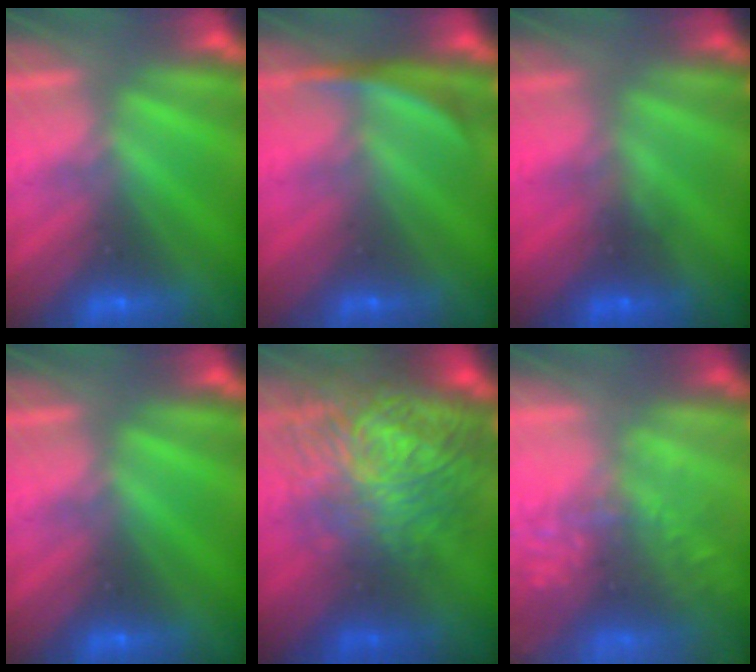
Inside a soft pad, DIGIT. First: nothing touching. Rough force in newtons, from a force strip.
{"total": 3.3}
{"total": 1.2}
{"total": 0.0}
{"total": 7.7}
{"total": 5.7}